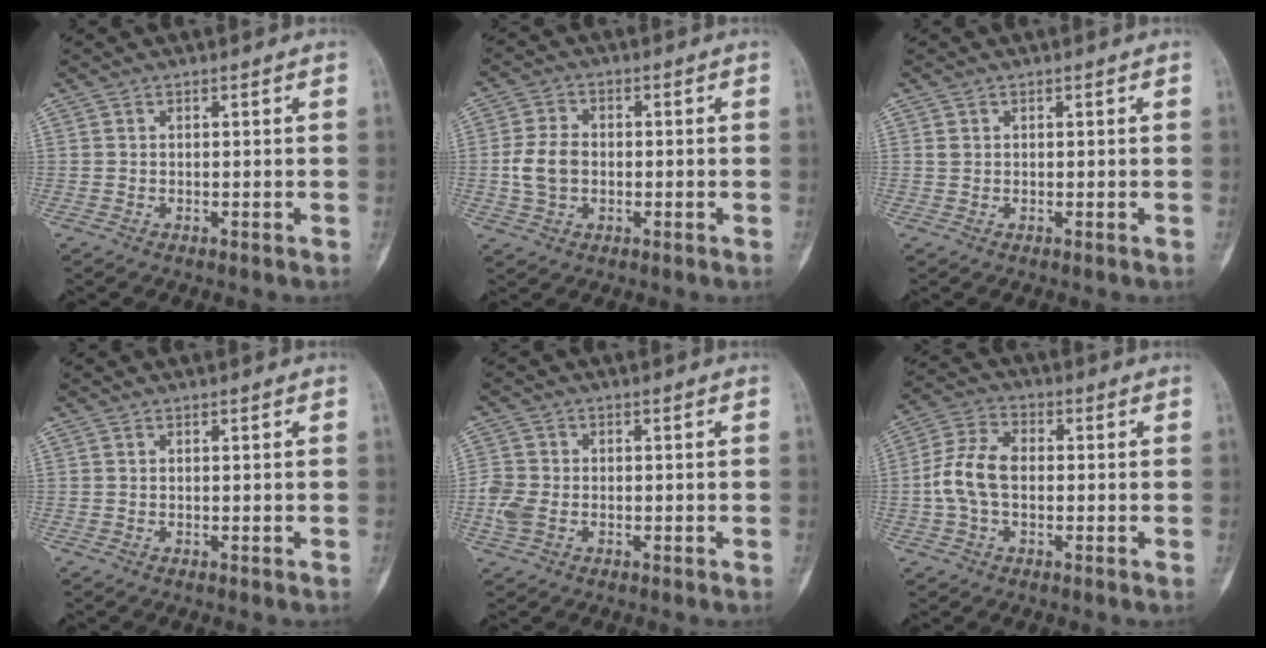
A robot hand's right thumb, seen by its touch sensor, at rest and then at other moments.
{"total": 6.4, "force": [-0.6, 4.7, 4.3], "torque": [-0.084, 0.012, -0.010]}
{"total": 0.8, "force": [0.3, 0.7, 0.2], "torque": [-0.005, 0.002, 0.010]}
{"total": 0.0}
{"total": 4.7, "force": [-1.2, 3.5, 2.9], "torque": [-0.075, 0.006, -0.026]}
{"total": 8.8, "force": [-0.7, 5.6, 6.7], "torque": [-0.143, 0.027, -0.019]}